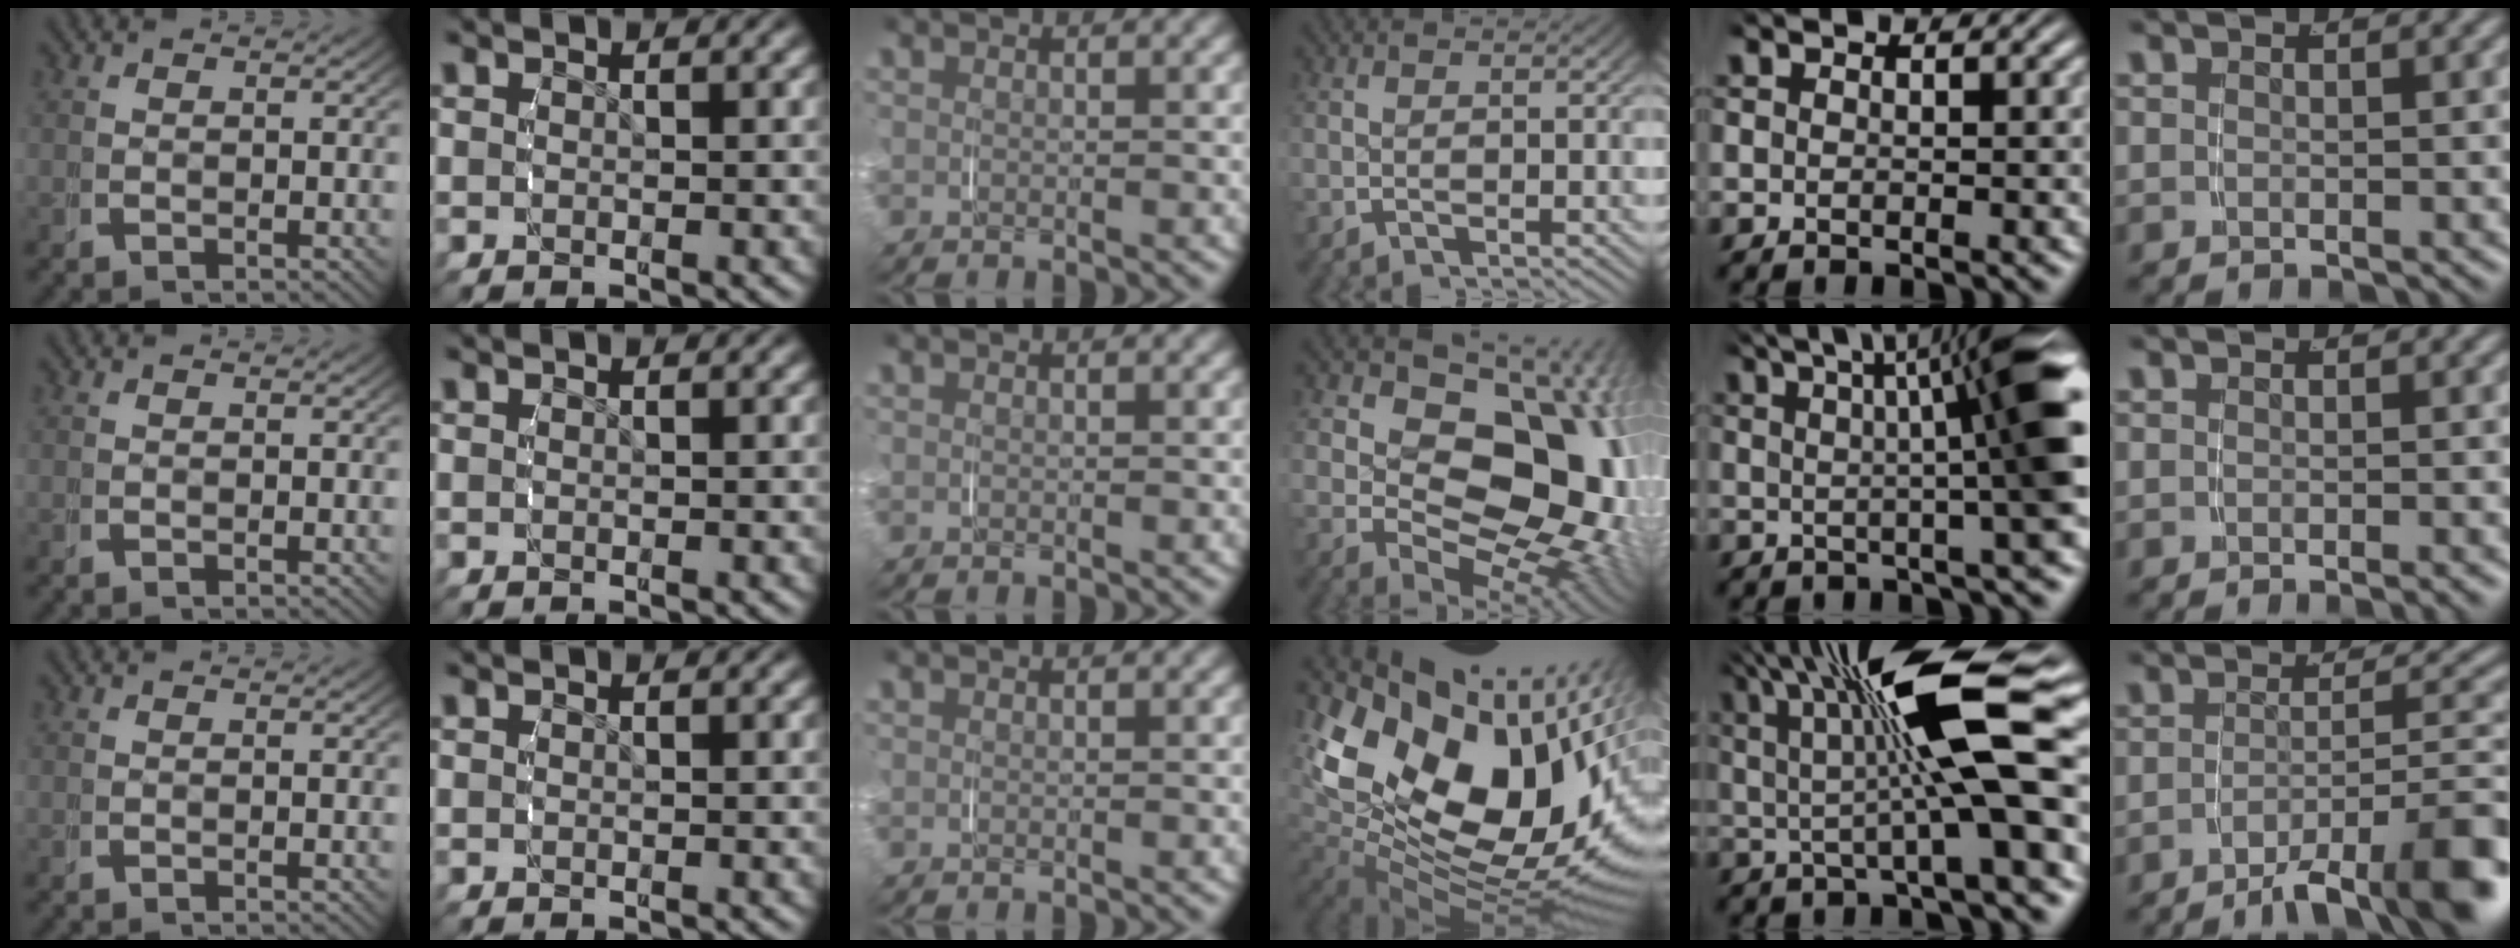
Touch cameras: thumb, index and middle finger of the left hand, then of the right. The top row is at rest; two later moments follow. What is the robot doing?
{"motion": "grasp_and_lifting", "object": "phone"}